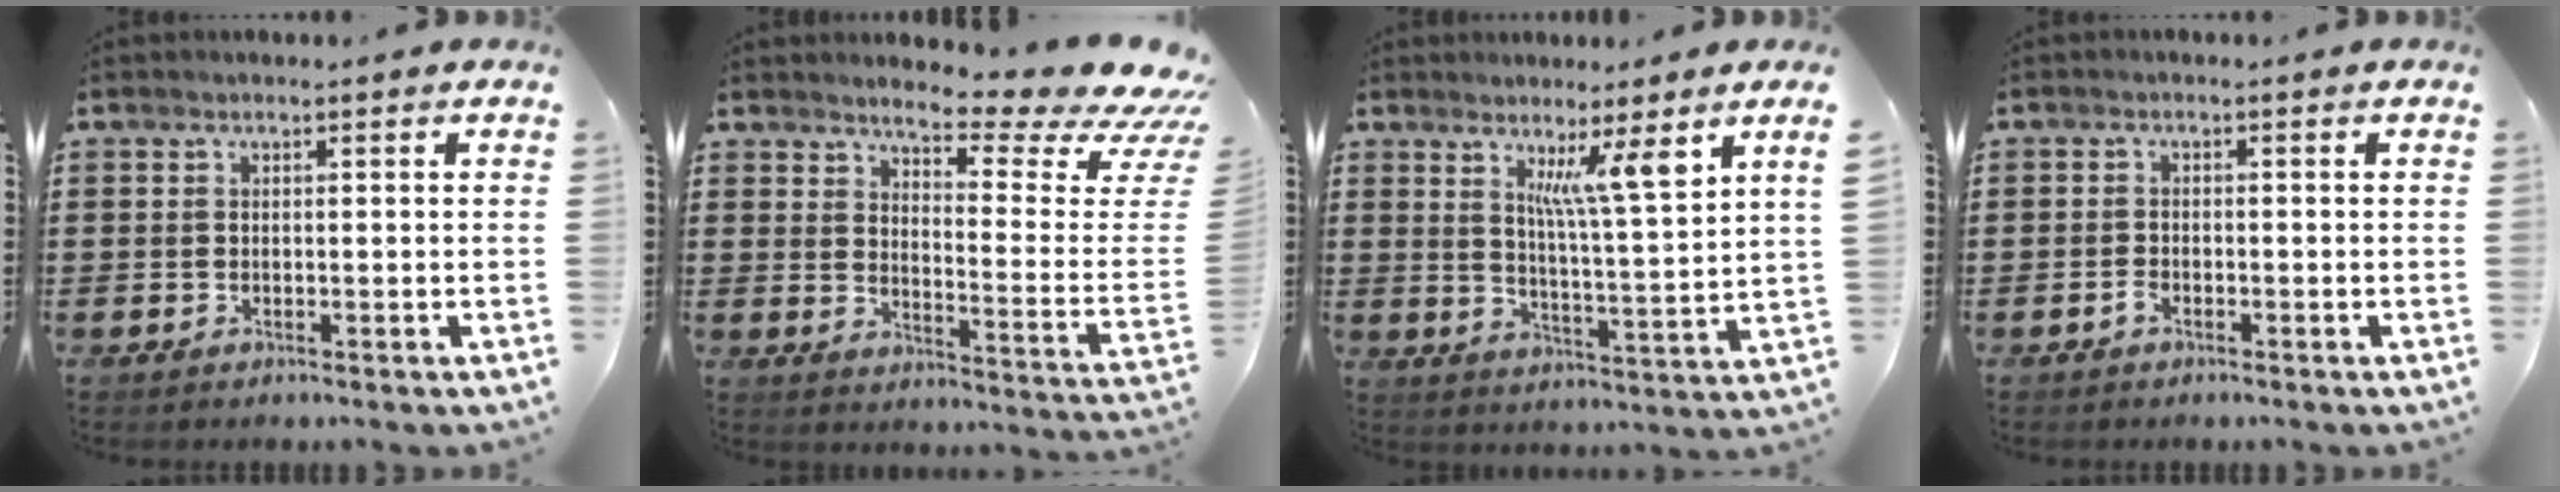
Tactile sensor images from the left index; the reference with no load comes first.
{"total": 7.1, "force": [5.7, 0.6, 4.2], "torque": [-0.073, -0.055, 0.088]}
{"total": 7.3, "force": [4.7, -0.9, 5.5], "torque": [-0.098, -0.028, 0.071]}
{"total": 1.2, "force": [-0.9, 0.6, 0.6], "torque": [-0.016, -0.002, -0.017]}